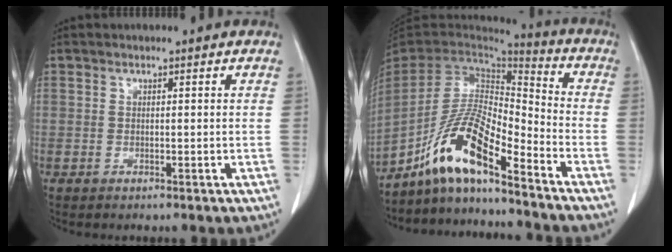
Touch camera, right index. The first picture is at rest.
{"total": 13.5, "force": [-9.4, 1.8, 9.5], "torque": [-0.191, 0.006, -0.175]}